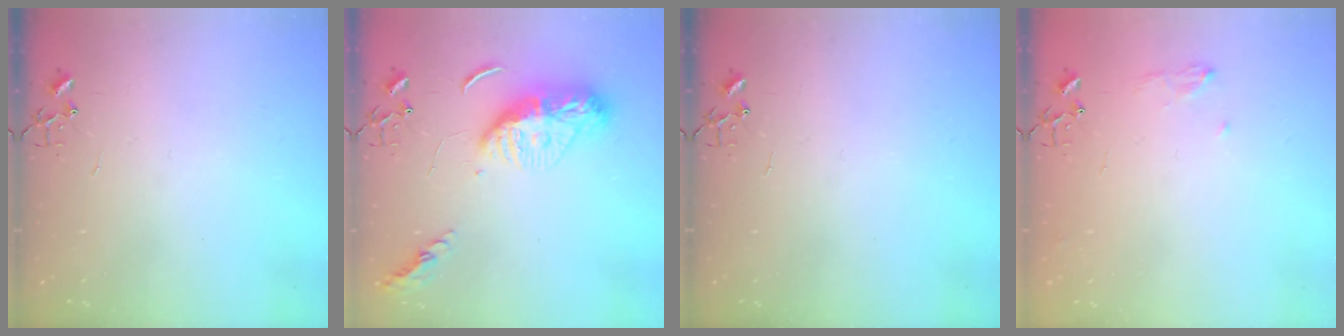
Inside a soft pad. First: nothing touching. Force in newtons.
{"total": 13.0, "press": 13.0, "slide": 1.2}
{"total": 0.0}
{"total": 7.0, "press": 7.0, "slide": 0.8}